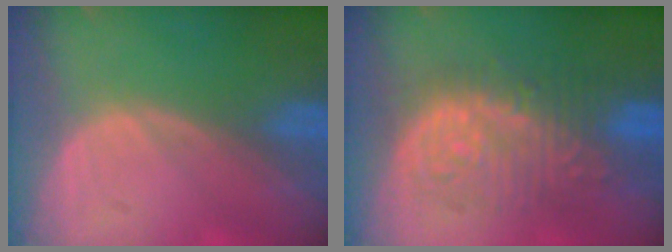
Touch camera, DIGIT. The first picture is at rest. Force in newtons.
{"total": 9.8, "press": 9.8, "slide": 0.4}